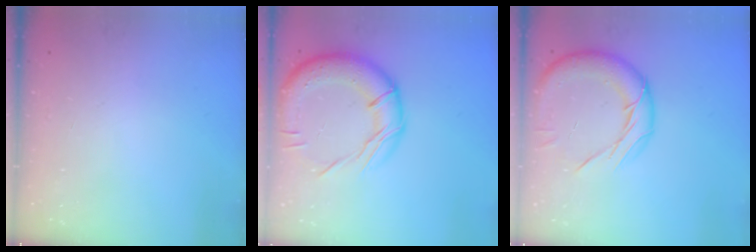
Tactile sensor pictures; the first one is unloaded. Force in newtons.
{"total": 20.0, "press": 19.9, "slide": 2.3}
{"total": 14.9, "press": 14.9, "slide": 1.2}